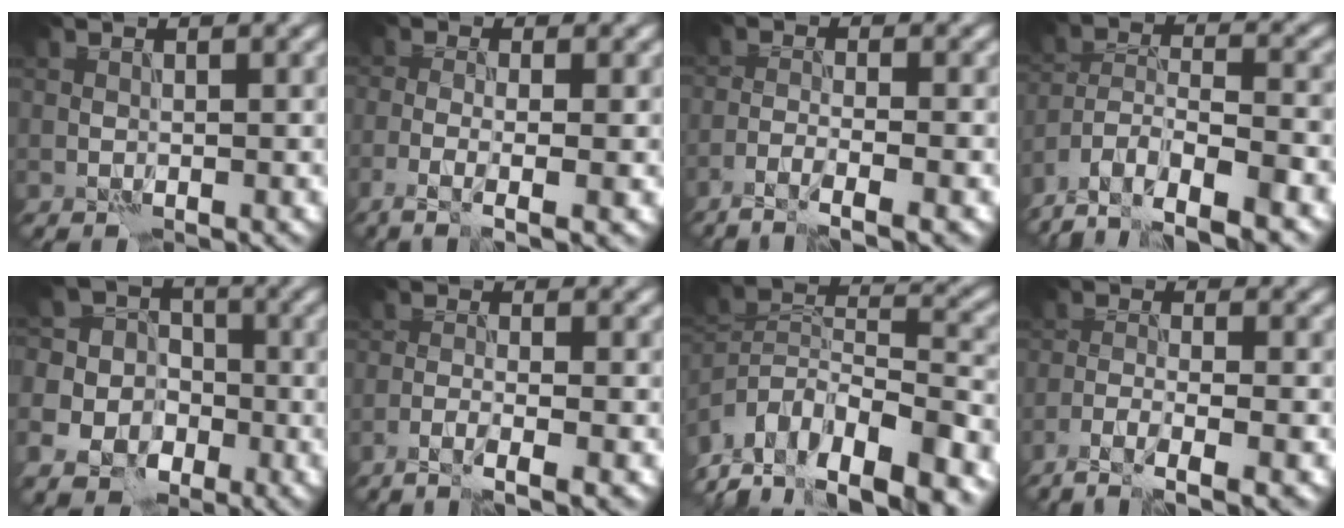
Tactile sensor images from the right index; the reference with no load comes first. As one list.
[{"total": 3.4, "force": [-1.7, 0.5, 3.0], "torque": [-0.052, -0.004, -0.036]}, {"total": 3.8, "force": [-2.7, 0.4, 2.6], "torque": [-0.040, 0.001, -0.054]}, {"total": 10.8, "force": [-8.9, 3.3, 5.0], "torque": [-0.079, -0.004, -0.149]}, {"total": 12.1, "force": [-5.6, 10.5, 2.2], "torque": [-0.072, -0.025, -0.101]}, {"total": 3.2, "force": [-2.2, 0.3, 2.3], "torque": [-0.037, 0.003, -0.048]}, {"total": 14.0, "force": [-10.8, 5.5, 7.1], "torque": [-0.118, 0.027, -0.162]}, {"total": 4.8, "force": [-3.4, 0.8, 3.3], "torque": [-0.049, -0.001, -0.065]}]